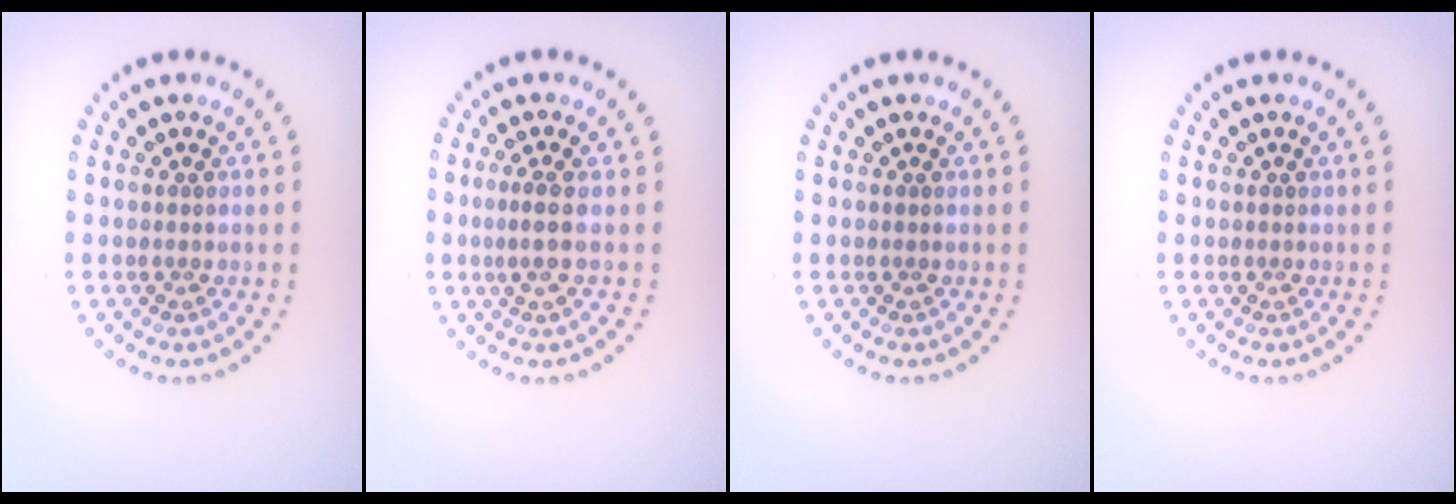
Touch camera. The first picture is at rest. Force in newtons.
{"total": 2.1, "press": 1.5, "slide": 1.4}
{"total": 0.0}
{"total": 0.0}